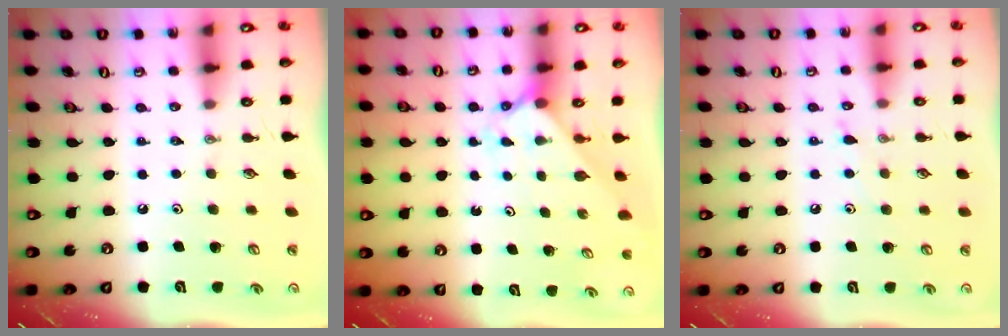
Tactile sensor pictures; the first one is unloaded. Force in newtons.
{"total": 2.1, "press": 2.1, "slide": 0.3}
{"total": 6.8, "press": 6.8, "slide": 0.8}